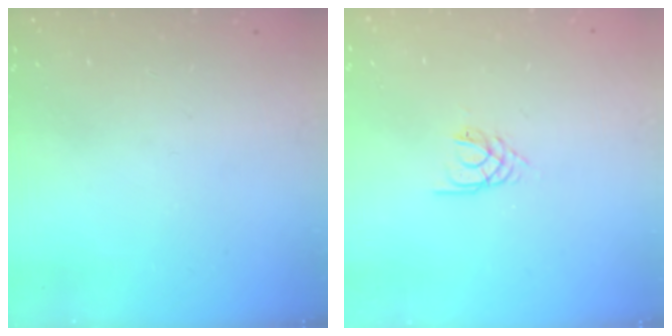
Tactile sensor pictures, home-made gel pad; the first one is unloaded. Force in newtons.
{"total": 2.2, "press": 2.1, "slide": 0.4}